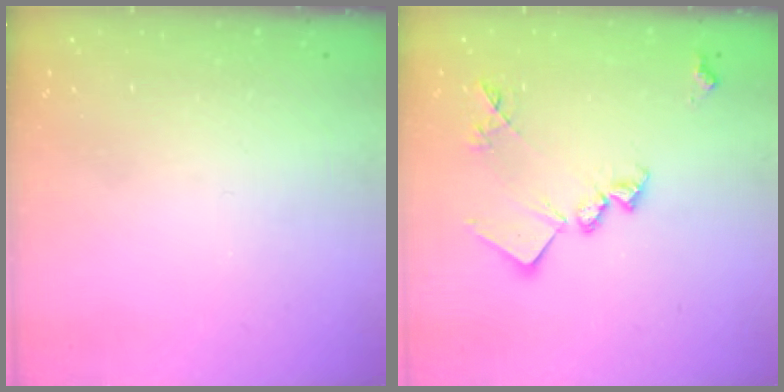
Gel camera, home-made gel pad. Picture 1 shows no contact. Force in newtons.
{"total": 15.6, "press": 15.5, "slide": 0.9}